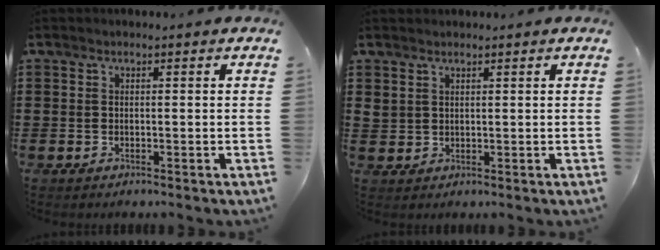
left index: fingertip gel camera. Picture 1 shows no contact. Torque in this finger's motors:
{"motor_torque": [-0.07, -0.28, 0.04, 0.03]}